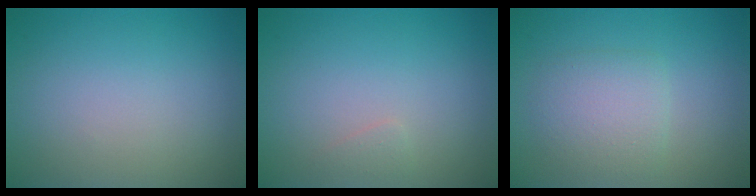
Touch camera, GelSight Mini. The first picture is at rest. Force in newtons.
{"total": 0.6, "press": 0.6, "slide": 0.1}
{"total": 2.9, "press": 2.9, "slide": 0.1}